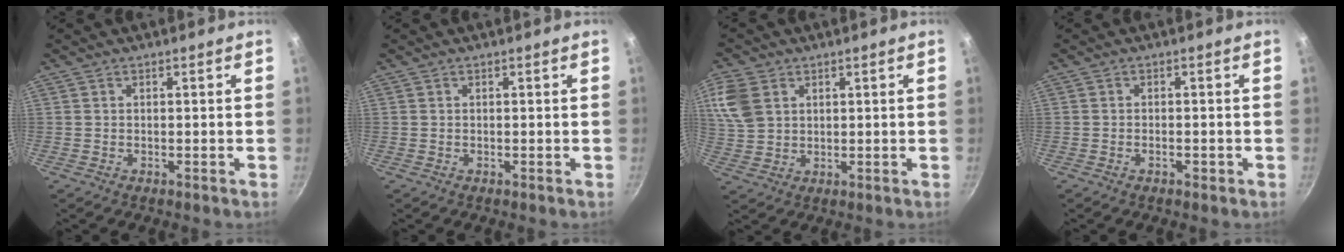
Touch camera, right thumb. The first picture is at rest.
{"total": 0.0}
{"total": 9.2, "force": [3.4, 6.7, 5.2], "torque": [-0.102, -0.006, 0.069]}
{"total": 1.4, "force": [-0.7, 0.7, 1.0], "torque": [-0.019, 0.004, -0.014]}